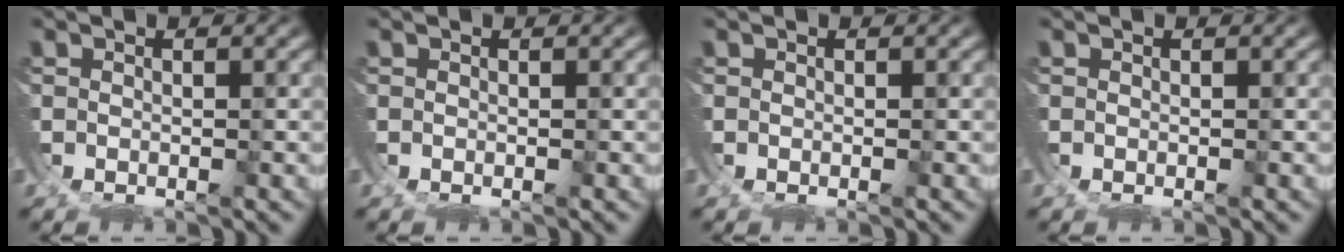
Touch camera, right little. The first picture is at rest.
{"total": 0.0}
{"total": 0.0}
{"total": 0.0}